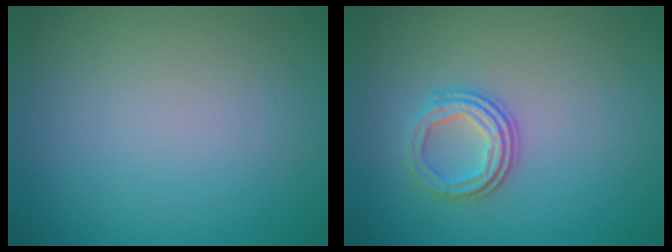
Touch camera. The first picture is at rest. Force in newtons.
{"total": 2.9, "press": 2.3, "slide": 1.7}